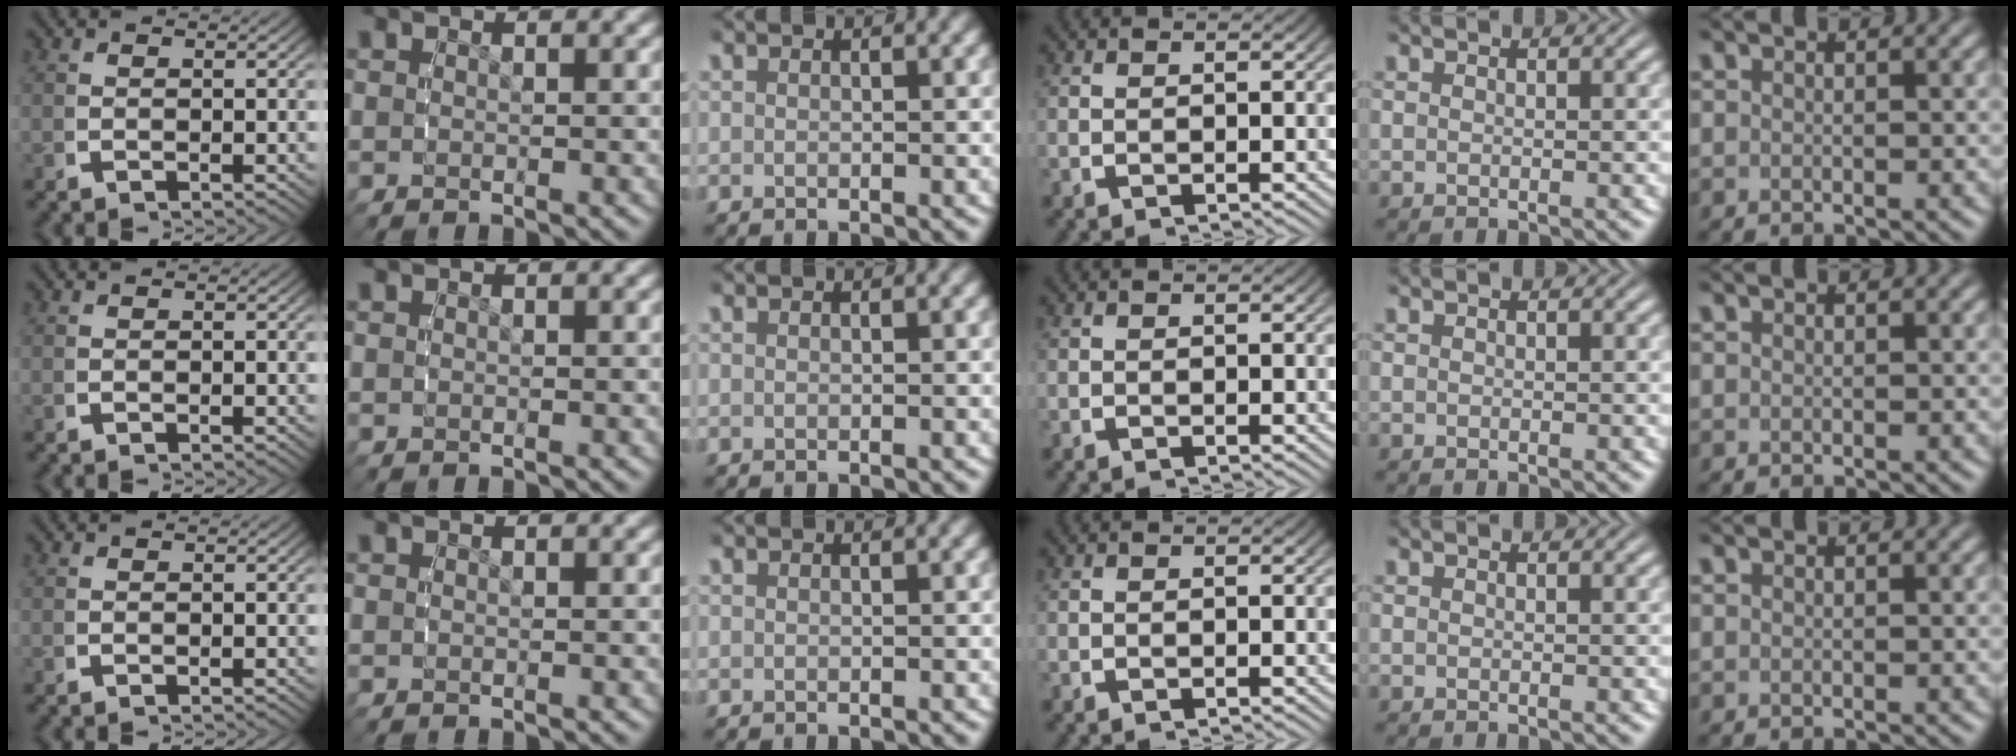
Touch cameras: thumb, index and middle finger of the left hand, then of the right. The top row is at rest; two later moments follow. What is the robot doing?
{"motion": "reach", "object": "air blower"}